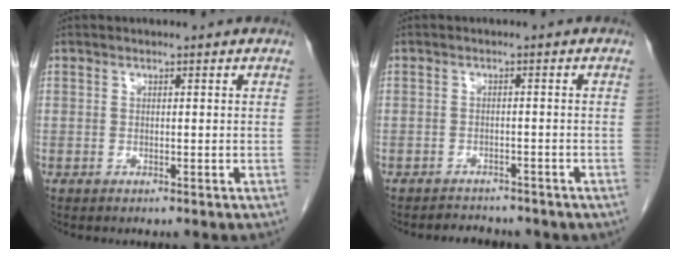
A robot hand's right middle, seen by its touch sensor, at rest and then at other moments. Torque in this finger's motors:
{"motor_torque": [0.19, -0.17, 0.03, 0.03]}